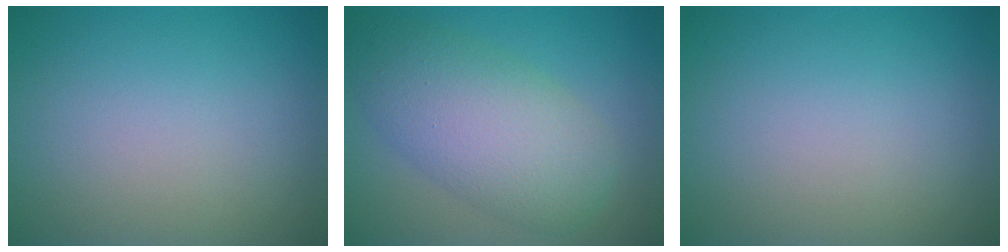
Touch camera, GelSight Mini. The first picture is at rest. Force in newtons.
{"total": 7.3, "press": 7.3, "slide": 0.1}
{"total": 0.0}